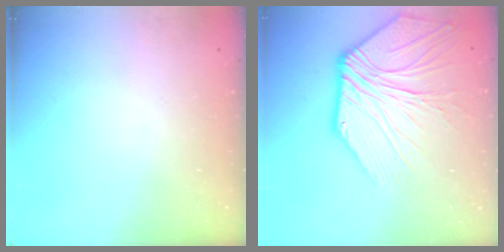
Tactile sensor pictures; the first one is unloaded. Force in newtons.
{"total": 10.7, "press": 10.6, "slide": 1.5}